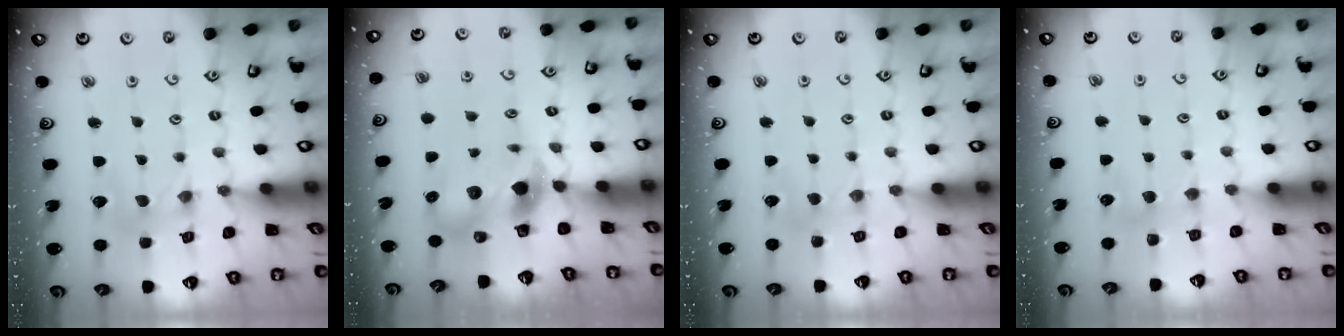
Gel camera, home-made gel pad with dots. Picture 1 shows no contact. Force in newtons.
{"total": 7.6, "press": 7.5, "slide": 1.2}
{"total": 3.2, "press": 3.2, "slide": 0.5}
{"total": 4.5, "press": 4.4, "slide": 0.8}